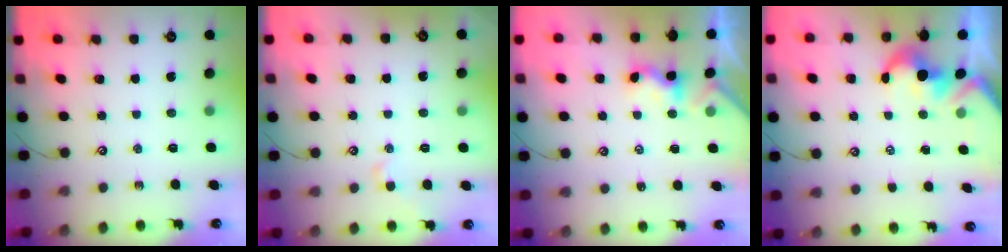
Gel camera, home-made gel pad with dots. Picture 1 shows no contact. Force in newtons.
{"total": 0.6, "press": 0.0, "slide": 0.6}
{"total": 1.2, "press": 1.1, "slide": 0.5}
{"total": 1.9, "press": 1.8, "slide": 0.7}